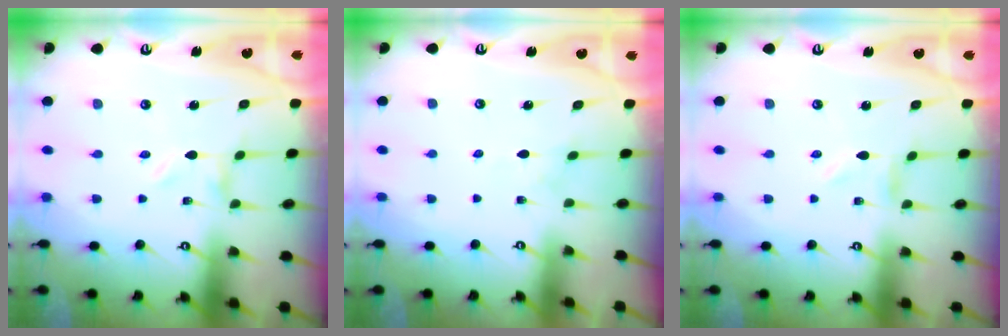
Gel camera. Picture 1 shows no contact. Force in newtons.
{"total": 2.3, "press": 2.3, "slide": 0.3}
{"total": 0.6, "press": 0.6, "slide": 0.2}